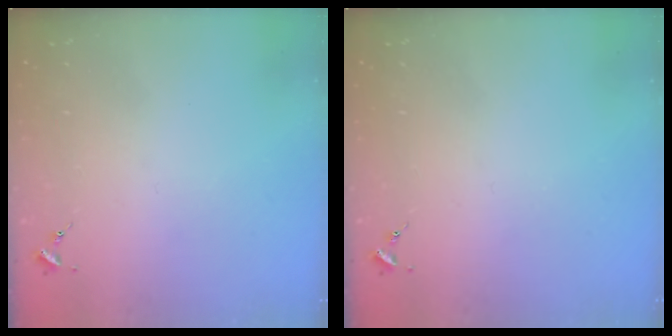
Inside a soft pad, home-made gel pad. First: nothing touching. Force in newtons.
{"total": 0.0}